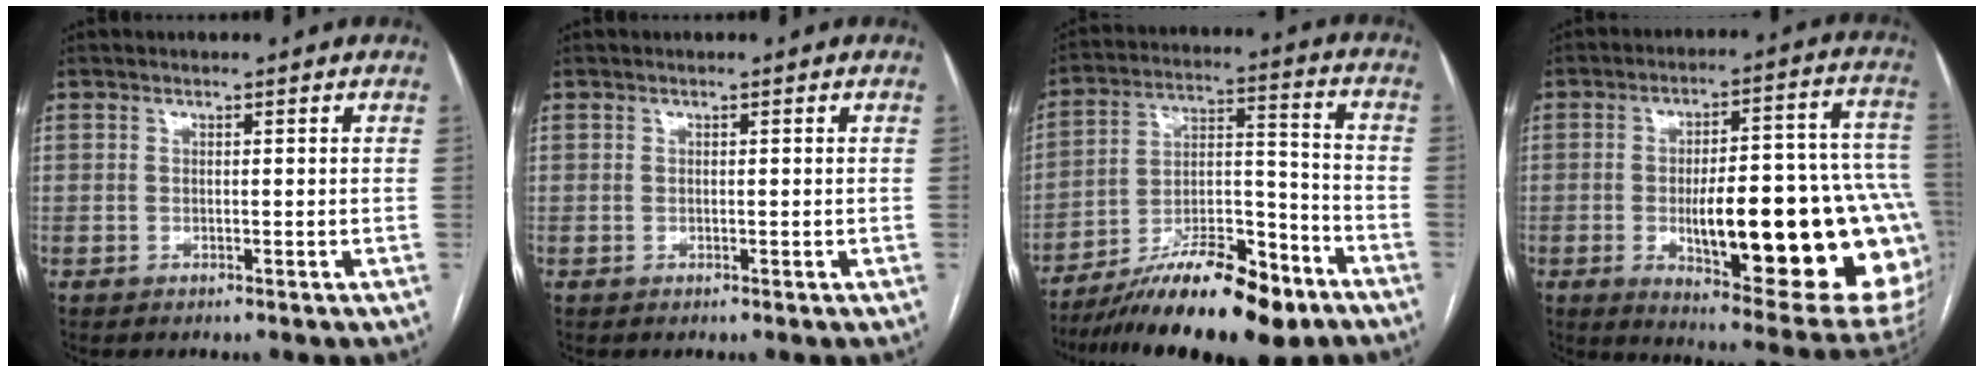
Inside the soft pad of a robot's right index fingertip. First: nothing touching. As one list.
[{"total": 0.0}, {"total": 19.3, "force": [-13.8, 4.6, 12.6], "torque": [-0.194, 0.012, -0.228]}, {"total": 29.4, "force": [-5.4, 6.6, 28.2], "torque": [-0.303, 0.008, -0.060]}]